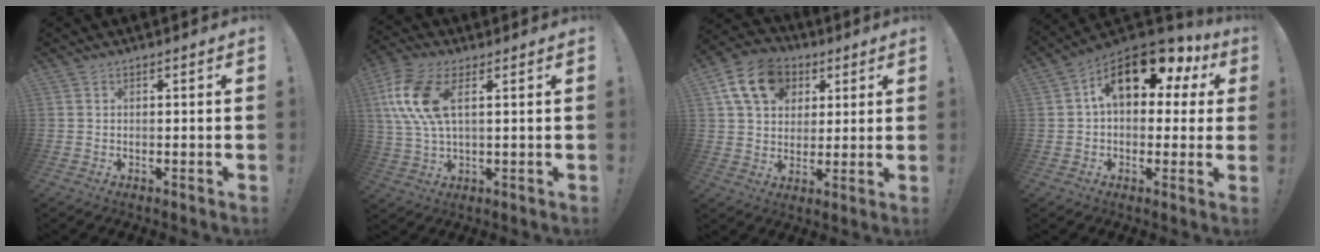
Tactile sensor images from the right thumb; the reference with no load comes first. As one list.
[{"total": 13.4, "force": [4.2, 6.3, 11.0], "torque": [-0.233, -0.009, 0.079]}, {"total": 15.3, "force": [6.2, 11.6, 7.8], "torque": [-0.122, -0.013, 0.122]}, {"total": 16.9, "force": [7.1, 8.9, 12.5], "torque": [-0.174, -0.034, 0.119]}]